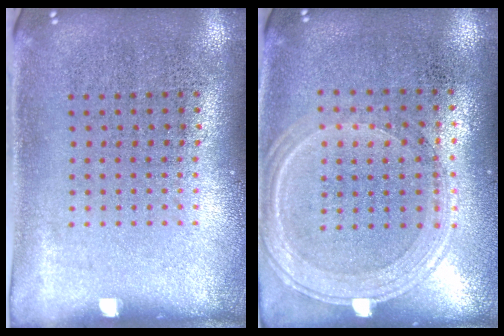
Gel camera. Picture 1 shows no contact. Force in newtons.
{"total": 1.0, "press": 0.9, "slide": 0.3}